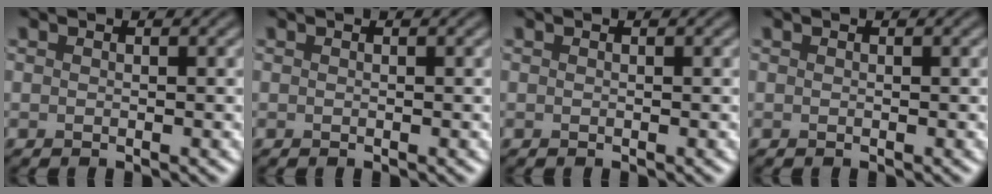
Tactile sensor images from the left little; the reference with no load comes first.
{"total": 0.0}
{"total": 0.0}
{"total": 0.0}